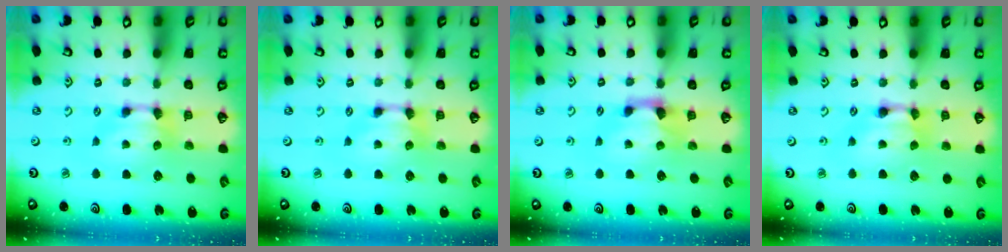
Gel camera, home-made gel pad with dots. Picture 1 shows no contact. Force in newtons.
{"total": 0.0}
{"total": 1.6, "press": 0.9, "slide": 1.3}
{"total": 2.0, "press": 2.0, "slide": 0.1}